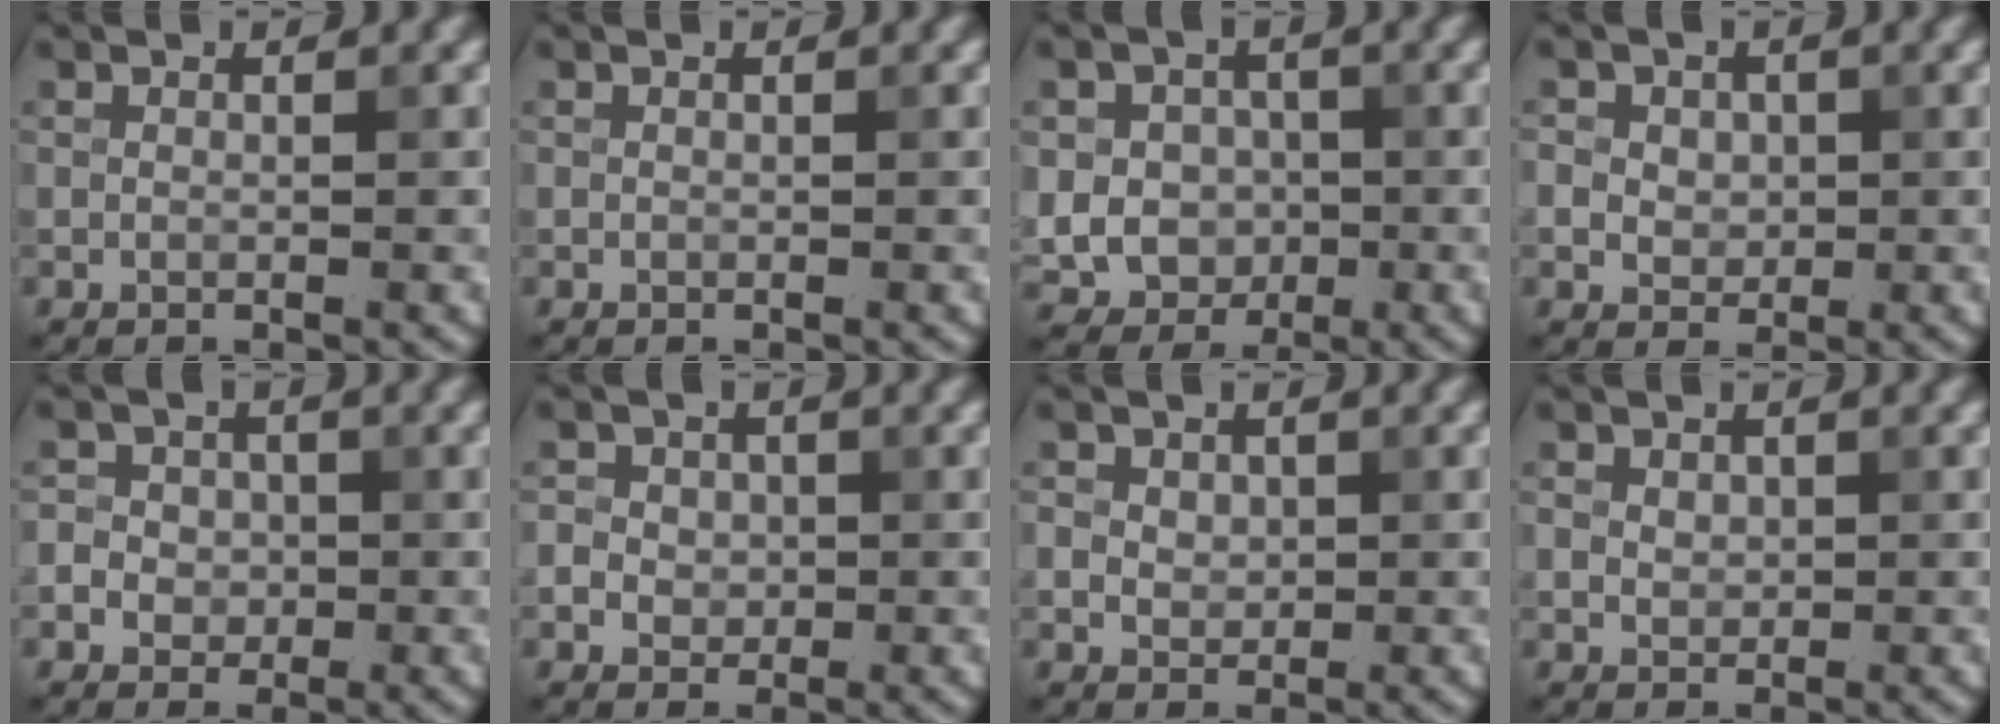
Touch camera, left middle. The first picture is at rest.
{"total": 0.0}
{"total": 5.8, "force": [-0.4, 5.2, 2.6], "torque": [-0.039, 0.002, -0.027]}
{"total": 3.3, "force": [0.8, 2.8, 1.5], "torque": [-0.027, 0.012, 0.007]}
{"total": 3.7, "force": [-0.3, 3.5, 1.2], "torque": [0.002, 0.018, -0.022]}
{"total": 3.0, "force": [0.2, 2.7, 1.2], "torque": [-0.005, 0.014, -0.007]}
{"total": 2.3, "force": [0.5, 1.9, 1.1], "torque": [-0.024, 0.008, 0.008]}
{"total": 1.4, "force": [0.3, 1.2, 0.6], "torque": [-0.011, -0.002, 0.007]}